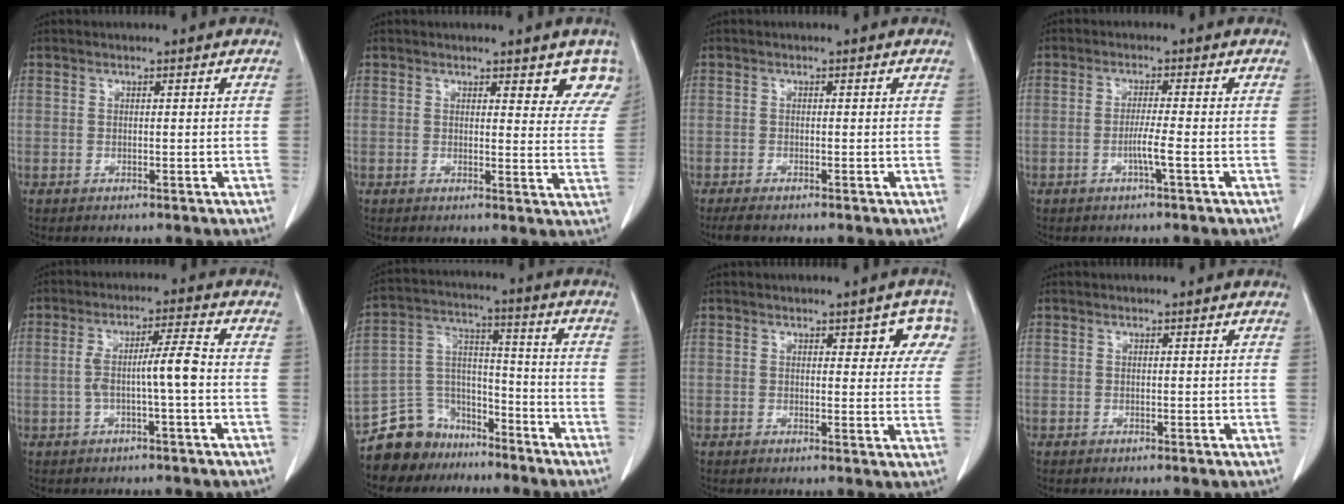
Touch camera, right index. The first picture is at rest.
{"total": 6.5, "force": [5.3, 2.0, 3.2], "torque": [-0.016, -0.020, 0.044]}
{"total": 2.4, "force": [-2.0, 0.2, 1.2], "torque": [-0.020, -0.007, -0.032]}
{"total": 2.8, "force": [-1.1, -0.6, 2.6], "torque": [-0.048, -0.003, -0.022]}
{"total": 6.0, "force": [-1.0, 0.0, 5.9], "torque": [-0.110, 0.018, -0.015]}
{"total": 10.5, "force": [-8.5, 6.1, 1.1], "torque": [-0.030, 0.051, -0.153]}
{"total": 5.0, "force": [2.6, 2.3, 3.6], "torque": [-0.019, 0.006, 0.024]}
{"total": 0.0}